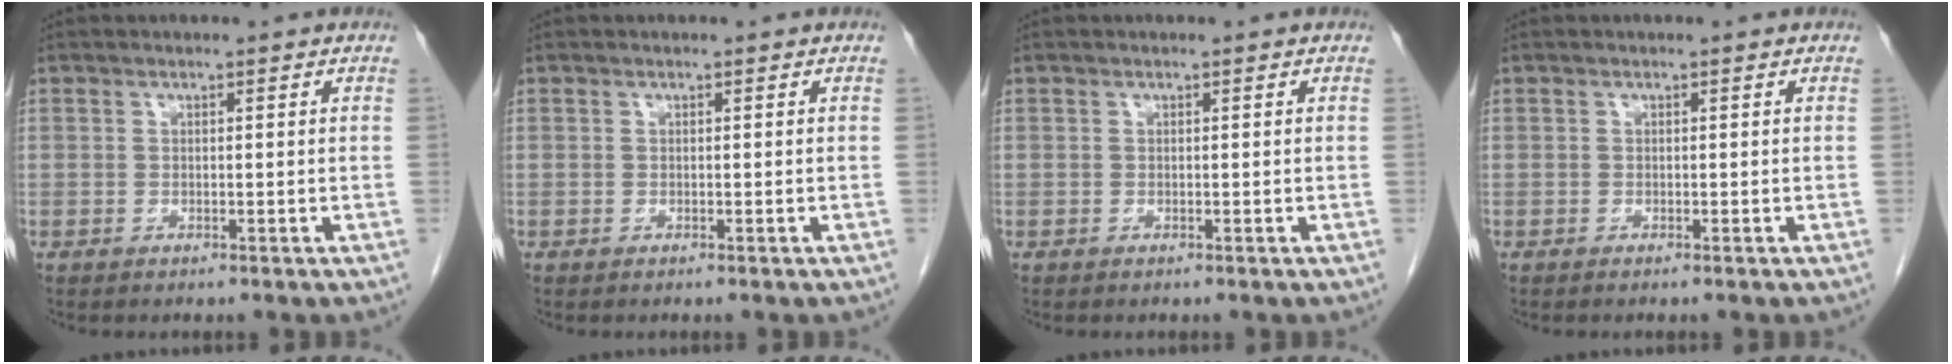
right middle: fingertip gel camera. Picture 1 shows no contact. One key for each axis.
{"total": 0.0}
{"total": 0.0}
{"total": 0.0}